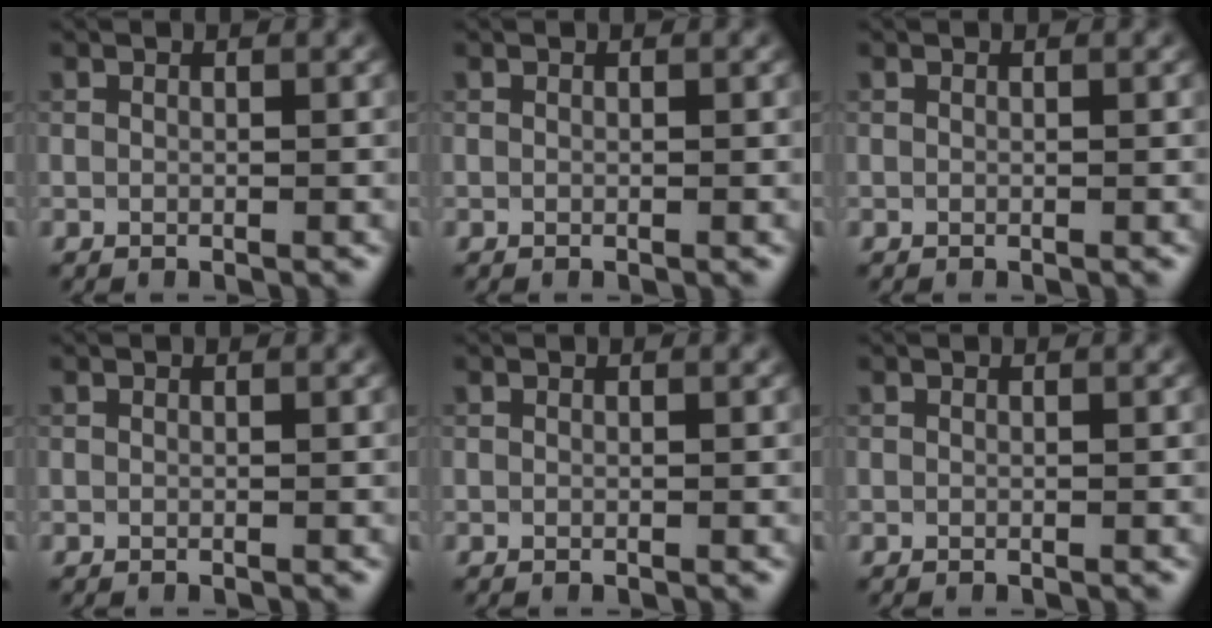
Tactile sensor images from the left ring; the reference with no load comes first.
{"total": 0.0}
{"total": 0.0}
{"total": 0.0}
{"total": 0.0}
{"total": 0.0}